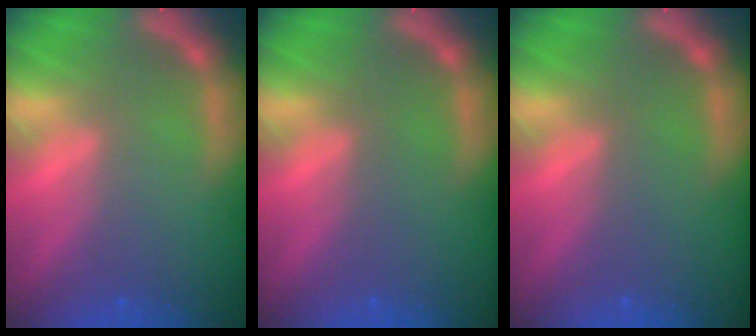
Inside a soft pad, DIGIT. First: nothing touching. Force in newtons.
{"total": 0.0}
{"total": 0.0}